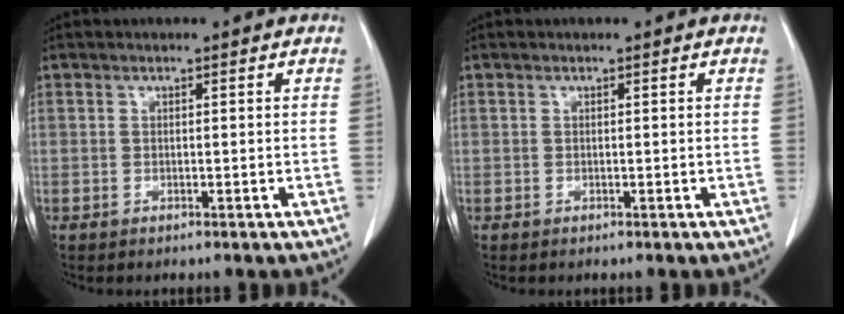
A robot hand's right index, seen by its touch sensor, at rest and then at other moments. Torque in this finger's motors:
{"motor_torque": [0.00, 0.00, 0.00, 0.00]}